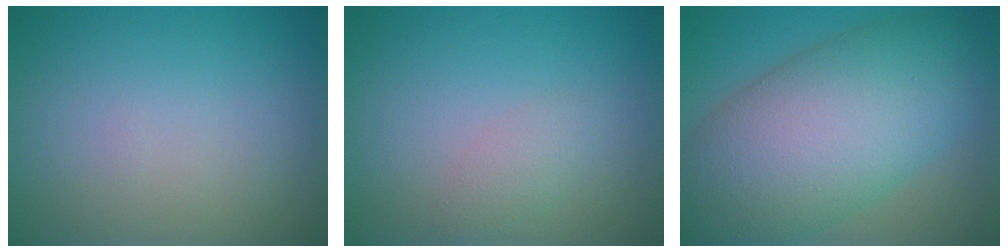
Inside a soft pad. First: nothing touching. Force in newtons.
{"total": 1.5, "press": 1.5, "slide": 0.0}
{"total": 12.7, "press": 12.7, "slide": 0.2}